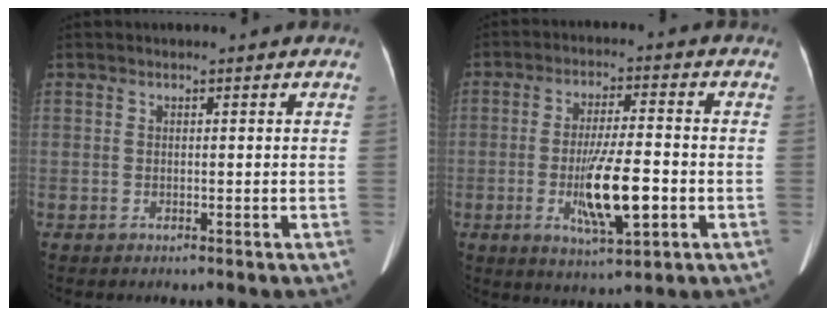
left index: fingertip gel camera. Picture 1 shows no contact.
{"total": 10.1, "force": [-3.0, 1.6, 9.5], "torque": [-0.177, -0.015, -0.047]}